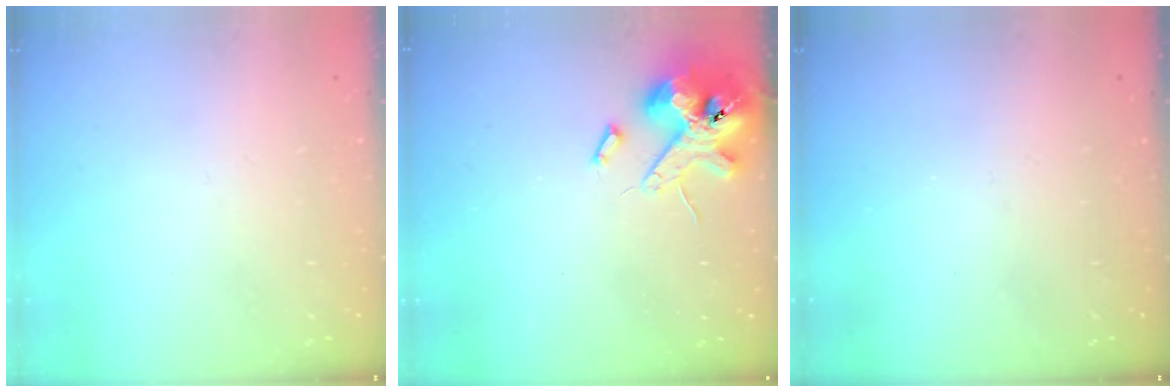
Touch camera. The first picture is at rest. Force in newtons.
{"total": 12.7, "press": 12.5, "slide": 2.1}
{"total": 0.0}